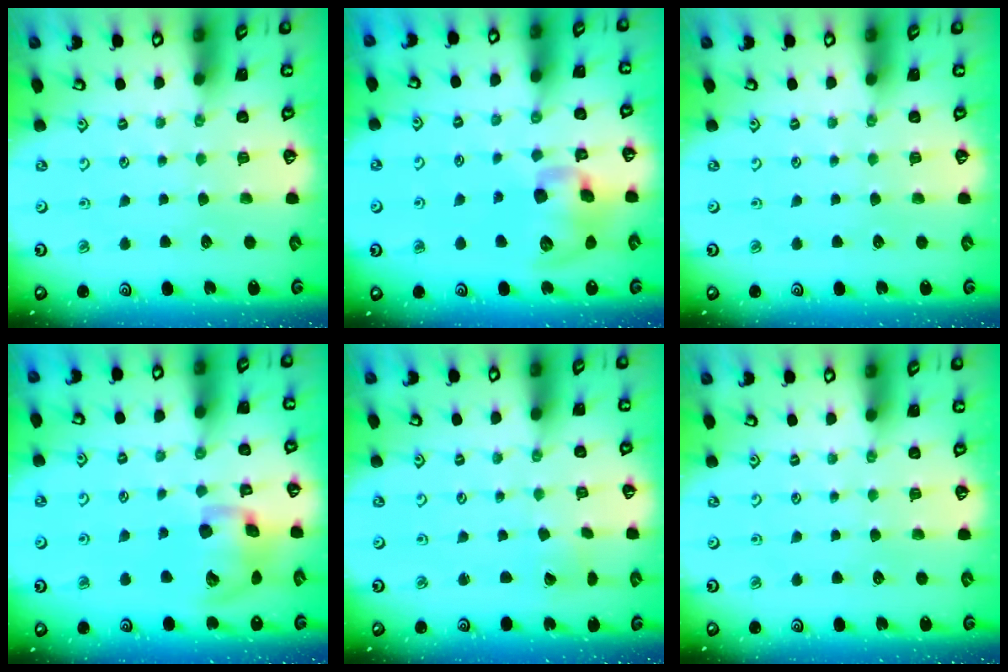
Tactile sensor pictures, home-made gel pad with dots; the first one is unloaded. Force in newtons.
{"total": 13.6, "press": 13.4, "slide": 2.1}
{"total": 0.0}
{"total": 14.3, "press": 14.2, "slide": 2.3}
{"total": 1.1, "press": 1.1, "slide": 0.1}
{"total": 0.0}